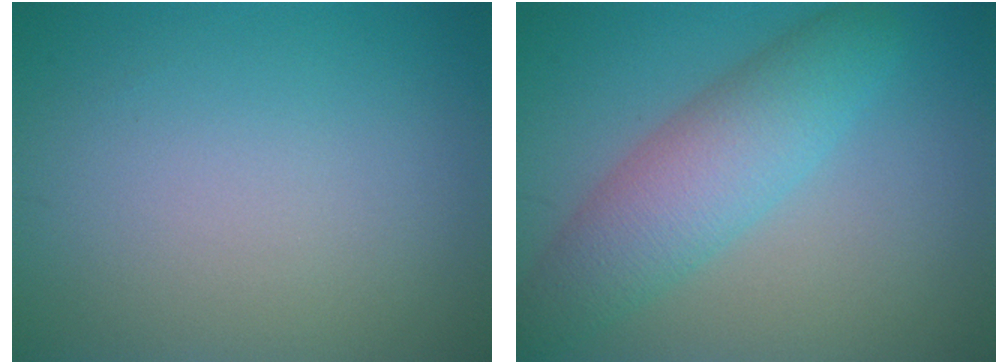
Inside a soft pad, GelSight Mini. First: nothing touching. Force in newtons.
{"total": 5.8, "press": 5.8, "slide": 0.2}